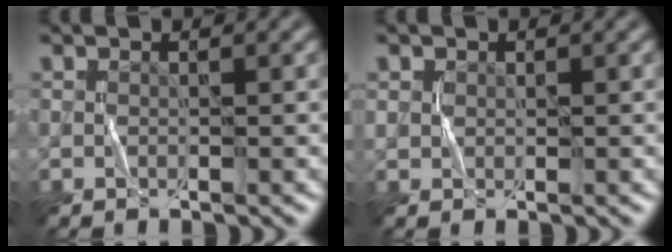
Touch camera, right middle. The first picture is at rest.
{"total": 0.8, "force": [0.4, 0.6, 0.2], "torque": [-0.003, 0.001, 0.009]}